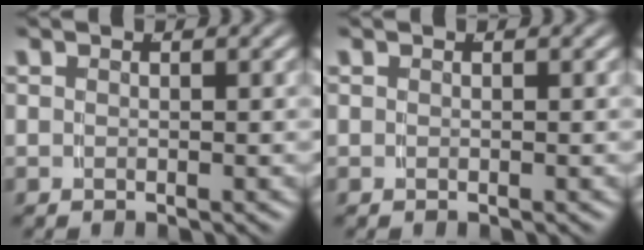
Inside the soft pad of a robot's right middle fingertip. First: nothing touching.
{"total": 0.0}